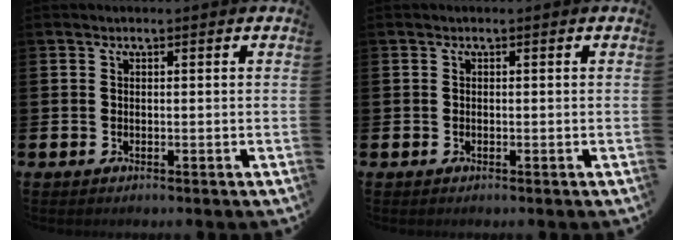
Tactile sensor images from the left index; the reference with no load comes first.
{"total": 0.0}